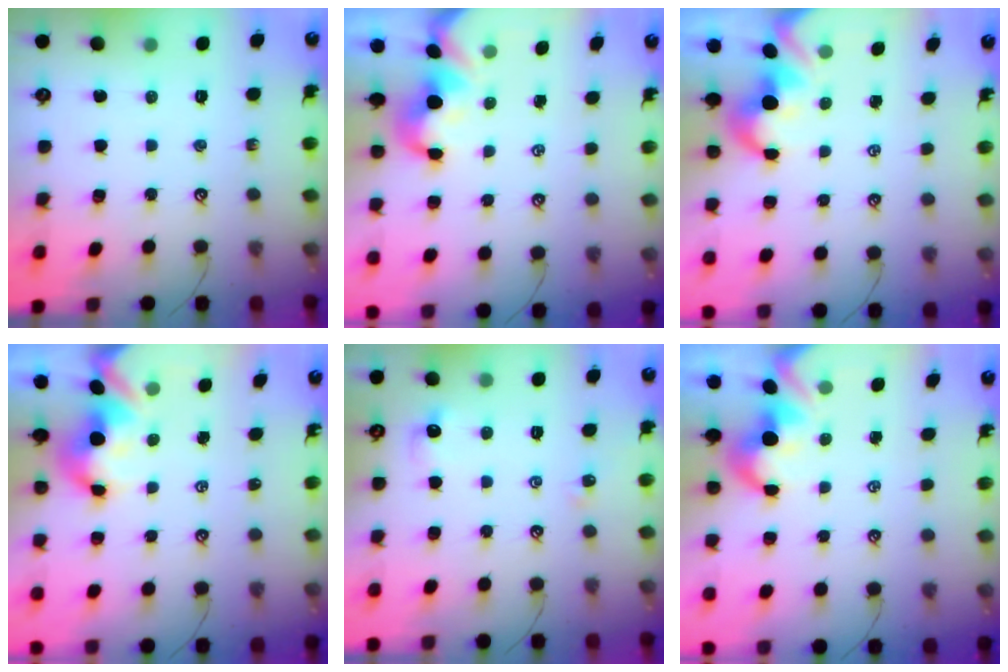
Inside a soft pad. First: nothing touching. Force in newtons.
{"total": 0.8, "press": 0.6, "slide": 0.4}
{"total": 1.7, "press": 1.4, "slide": 1.0}
{"total": 6.0, "press": 6.0, "slide": 0.7}
{"total": 2.3, "press": 2.3, "slide": 0.6}
{"total": 1.6, "press": 1.3, "slide": 1.0}